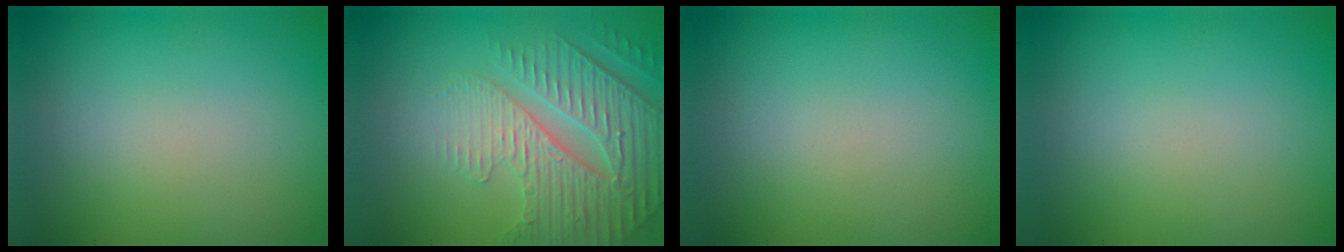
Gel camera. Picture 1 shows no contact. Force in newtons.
{"total": 5.1, "press": 4.6, "slide": 2.3}
{"total": 0.0}
{"total": 0.0}